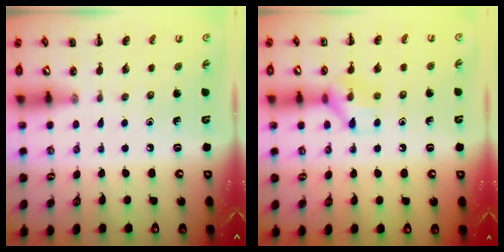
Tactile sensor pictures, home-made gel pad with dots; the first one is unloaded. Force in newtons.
{"total": 8.3, "press": 8.3, "slide": 0.8}